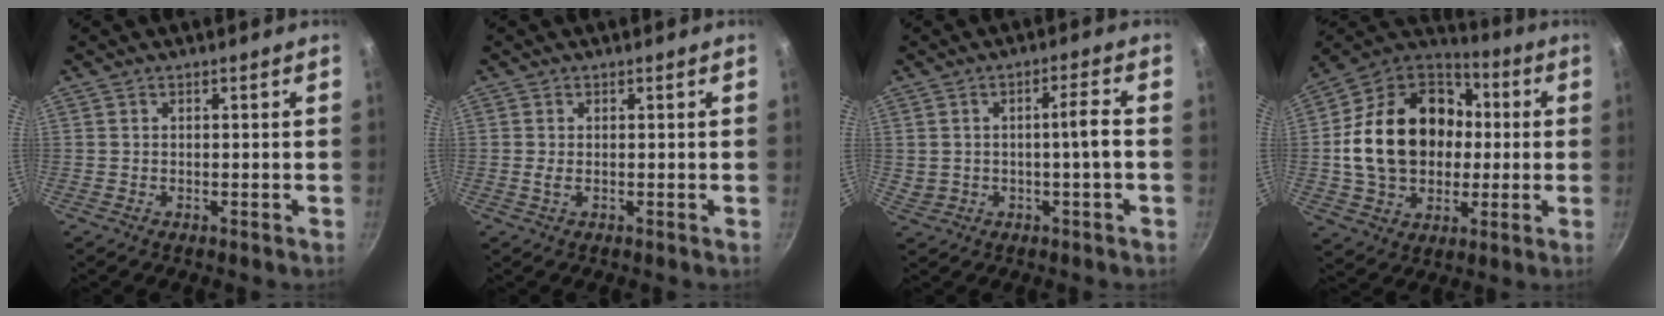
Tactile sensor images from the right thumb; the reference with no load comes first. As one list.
[{"total": 1.1, "force": [0.0, 0.2, 1.1], "torque": [-0.024, -0.001, 0.002]}, {"total": 5.1, "force": [-0.2, 1.2, 5.0], "torque": [-0.084, 0.018, 0.012]}, {"total": 24.1, "force": [0.7, 18.5, 15.5], "torque": [-0.251, 0.043, 0.017]}]